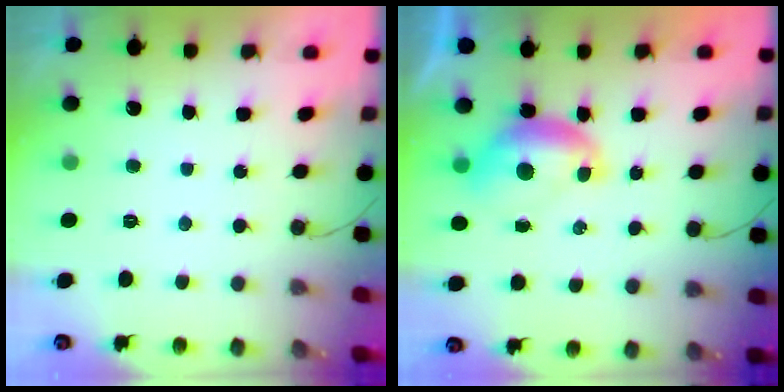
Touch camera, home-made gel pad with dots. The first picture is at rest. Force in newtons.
{"total": 7.3, "press": 7.3, "slide": 0.5}